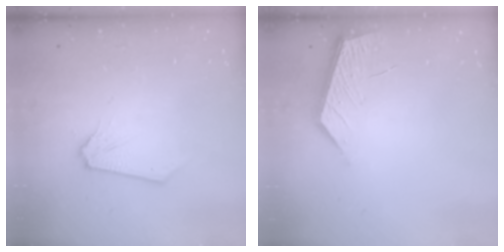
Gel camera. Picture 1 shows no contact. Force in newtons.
{"total": 4.6, "press": 4.6, "slide": 0.5}